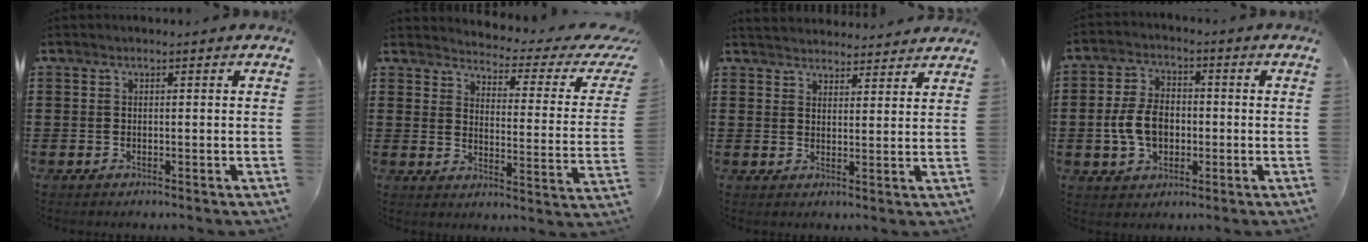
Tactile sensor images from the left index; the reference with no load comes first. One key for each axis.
{"total": 3.1, "fx": 2.7, "fy": 0.4, "fz": 1.5, "tx": -0.032, "ty": -0.034, "tz": 0.033}
{"total": 3.1, "fx": 3.1, "fy": 0.2, "fz": -0.3, "tx": -0.005, "ty": -0.012, "tz": 0.057}
{"total": 7.1, "fx": -1.2, "fy": 4.8, "fz": 5.1, "tx": -0.122, "ty": 0.005, "tz": -0.029}